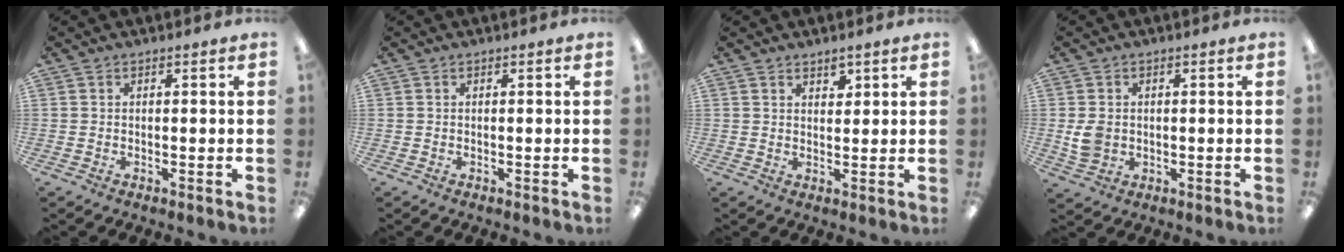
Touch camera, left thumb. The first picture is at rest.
{"total": 0.0}
{"total": 2.8, "force": [2.2, 1.4, 1.0], "torque": [0.003, -0.013, 0.035]}
{"total": 5.1, "force": [0.0, 4.1, 3.0], "torque": [-0.052, 0.004, 0.002]}